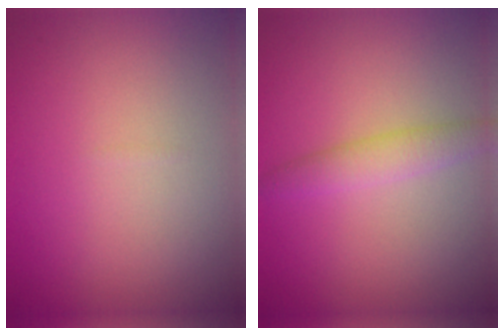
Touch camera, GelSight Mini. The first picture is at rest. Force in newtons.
{"total": 2.2, "press": 2.2, "slide": 0.2}